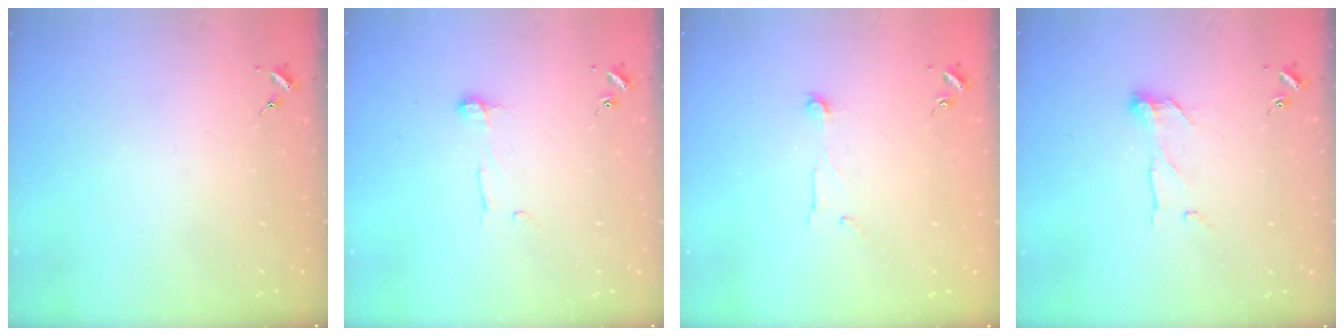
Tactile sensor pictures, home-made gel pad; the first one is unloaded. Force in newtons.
{"total": 5.4, "press": 5.4, "slide": 0.3}
{"total": 5.5, "press": 5.5, "slide": 0.3}
{"total": 8.2, "press": 8.2, "slide": 0.3}